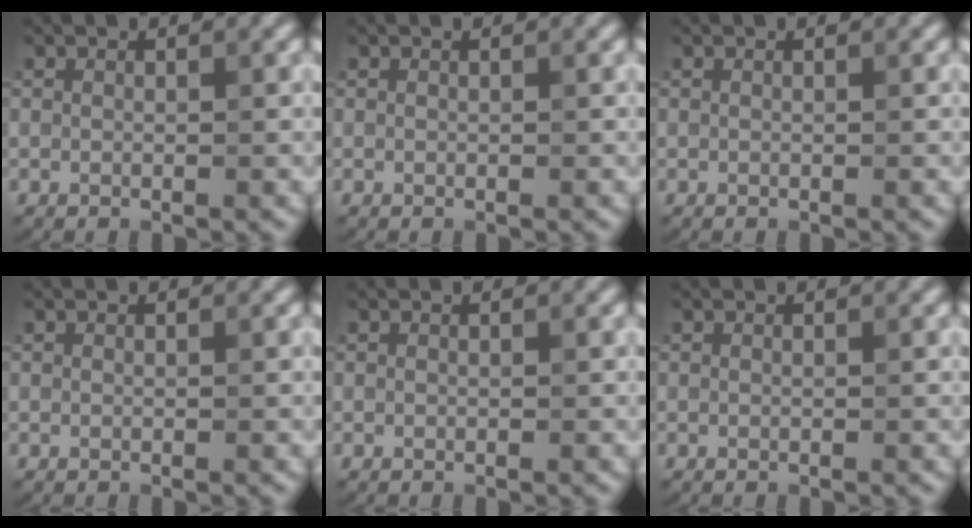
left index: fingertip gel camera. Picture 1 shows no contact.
{"total": 0.0}
{"total": 0.0}
{"total": 0.0}
{"total": 0.0}
{"total": 0.0}